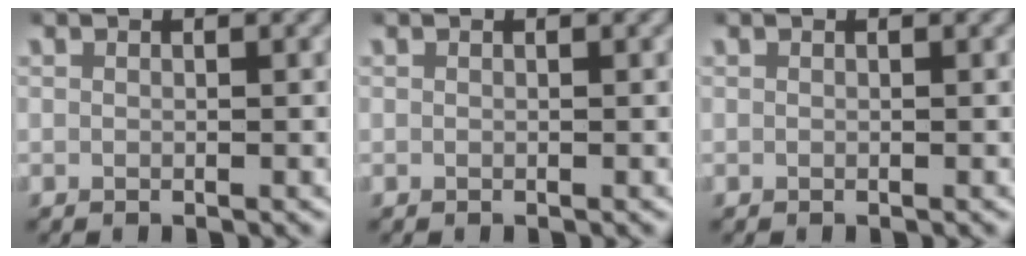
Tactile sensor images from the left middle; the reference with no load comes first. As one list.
[{"total": 0.0}, {"total": 0.0}]